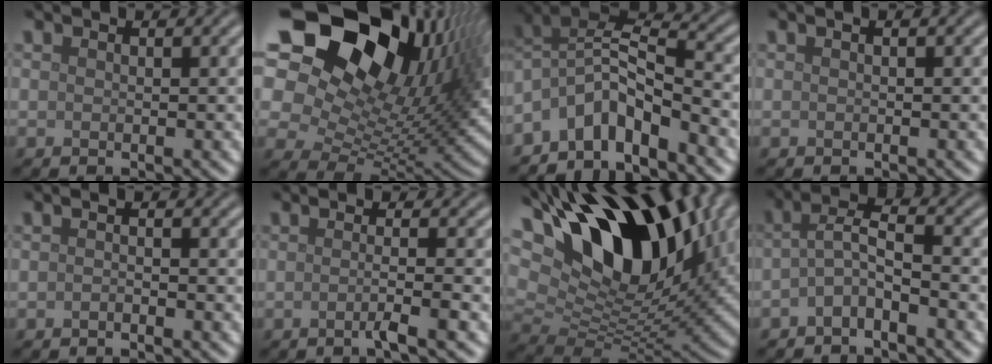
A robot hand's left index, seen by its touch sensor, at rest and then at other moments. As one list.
[{"total": 19.5, "force": [9.0, 11.9, 12.6], "torque": [-0.216, 0.028, 0.147]}, {"total": 5.7, "force": [-3.7, 2.0, 3.8], "torque": [-0.057, 0.007, -0.081]}, {"total": 0.7, "force": [0.1, 0.1, 0.7], "torque": [-0.010, 0.002, -0.002]}, {"total": 0.9, "force": [-0.5, 0.1, 0.7], "torque": [-0.013, -0.001, -0.012]}, {"total": 2.3, "force": [-0.7, 0.4, 2.2], "torque": [-0.028, -0.001, -0.025]}, {"total": 16.5, "force": [8.2, 8.6, 11.4], "torque": [-0.203, 0.022, 0.137]}, {"total": 2.7, "force": [-1.6, 0.7, 2.1], "torque": [-0.044, 0.013, -0.040]}]